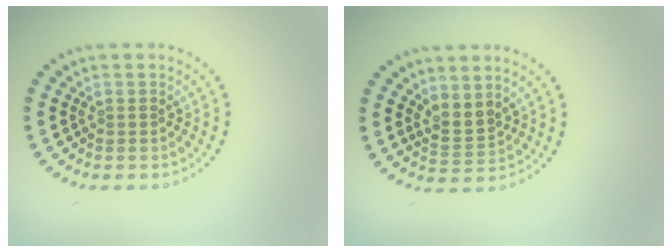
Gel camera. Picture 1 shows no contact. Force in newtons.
{"total": 2.0, "press": 1.6, "slide": 1.2}